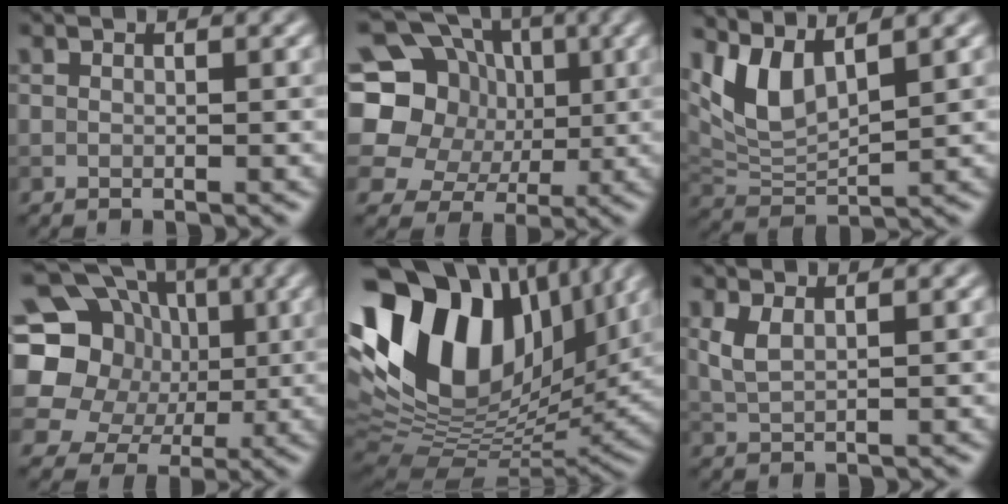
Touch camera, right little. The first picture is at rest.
{"total": 14.7, "force": [2.3, 13.2, 6.1], "torque": [-0.147, 0.041, 0.010]}
{"total": 5.3, "force": [3.1, 2.1, 3.8], "torque": [-0.087, -0.002, 0.065]}
{"total": 16.2, "force": [2.0, 14.7, 6.6], "torque": [-0.162, 0.041, -0.001]}
{"total": 18.3, "force": [6.0, 11.1, 13.2], "torque": [-0.262, 0.033, 0.093]}
{"total": 1.8, "force": [0.8, 0.6, 1.5], "torque": [-0.037, 0.000, 0.019]}